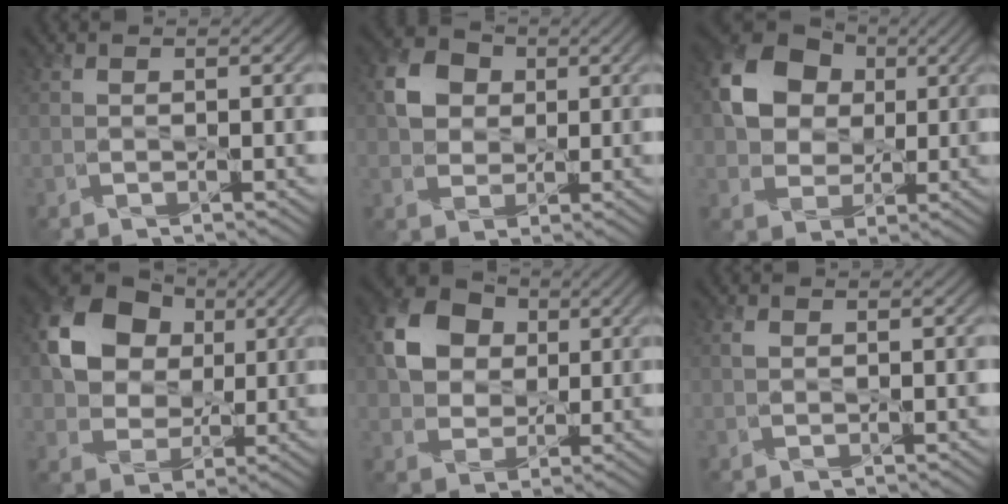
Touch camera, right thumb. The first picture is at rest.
{"total": 4.8, "force": [1.4, 4.2, 1.8], "torque": [-0.041, 0.010, 0.021]}
{"total": 9.5, "force": [2.6, 7.7, 5.0], "torque": [-0.115, 0.014, 0.036]}
{"total": 11.3, "force": [3.5, 8.9, 6.1], "torque": [-0.137, 0.017, 0.058]}
{"total": 7.2, "force": [2.1, 6.0, 3.3], "torque": [-0.084, 0.011, 0.028]}
{"total": 0.5, "force": [0.2, 0.4, 0.3], "torque": [-0.010, 0.002, 0.004]}